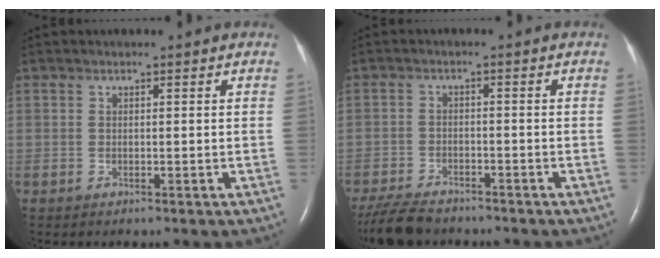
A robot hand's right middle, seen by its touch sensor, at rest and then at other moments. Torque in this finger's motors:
{"motor_torque": [0.00, 0.00, 0.01, 0.02]}